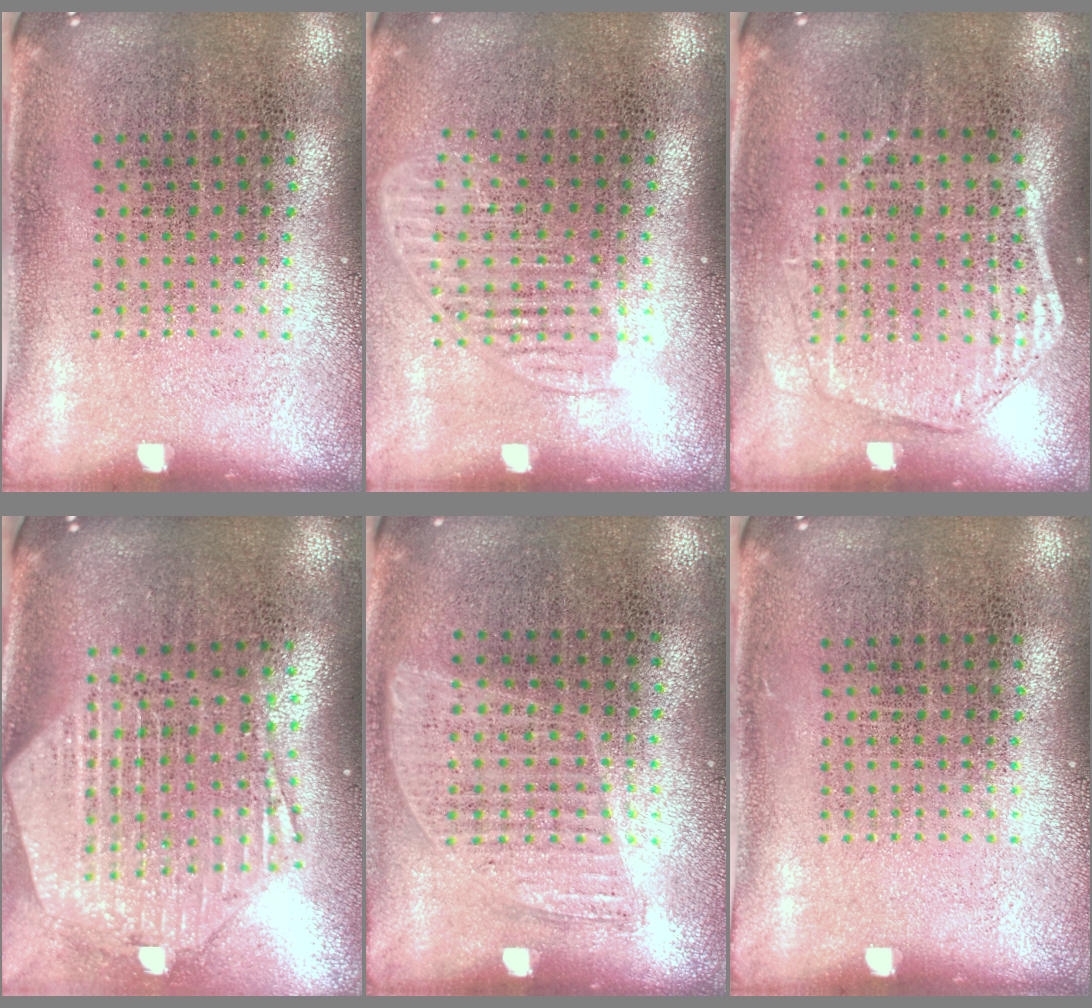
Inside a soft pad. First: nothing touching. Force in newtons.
{"total": 1.5, "press": 1.3, "slide": 0.7}
{"total": 1.5, "press": 1.4, "slide": 0.5}
{"total": 2.8, "press": 2.2, "slide": 1.7}
{"total": 0.9, "press": 0.8, "slide": 0.4}
{"total": 0.0}